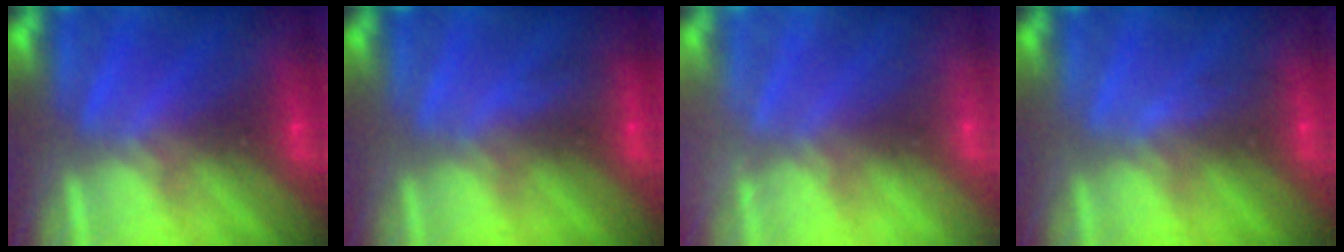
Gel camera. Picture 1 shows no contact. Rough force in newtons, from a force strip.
{"total": 3.0}
{"total": 2.7}
{"total": 2.7}